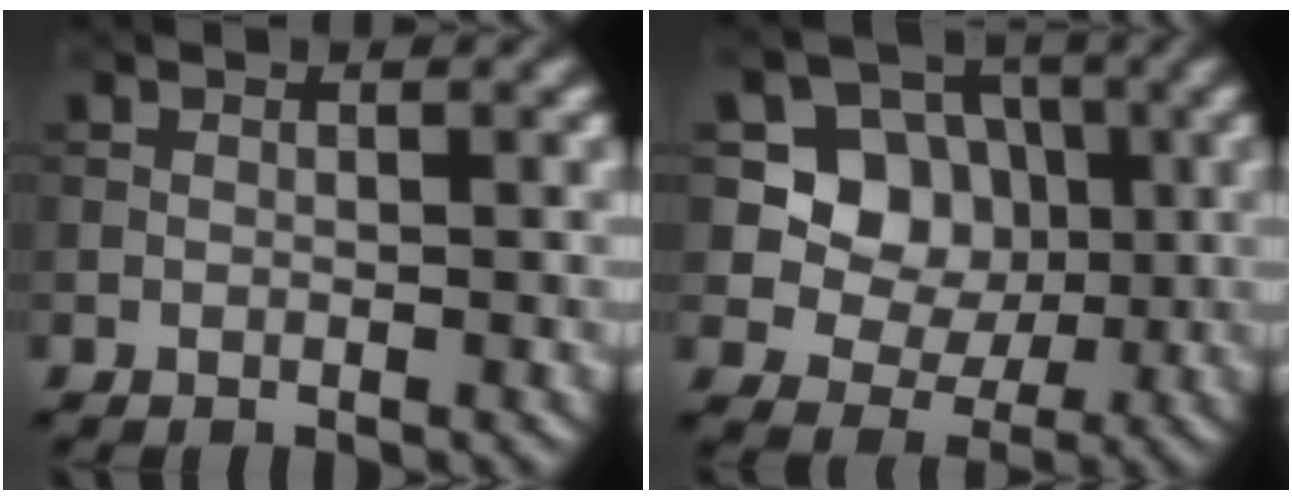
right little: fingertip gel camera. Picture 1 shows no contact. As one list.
[{"total": 5.5, "force": [0.4, 4.9, 2.3], "torque": [-0.030, 0.000, -0.009]}]